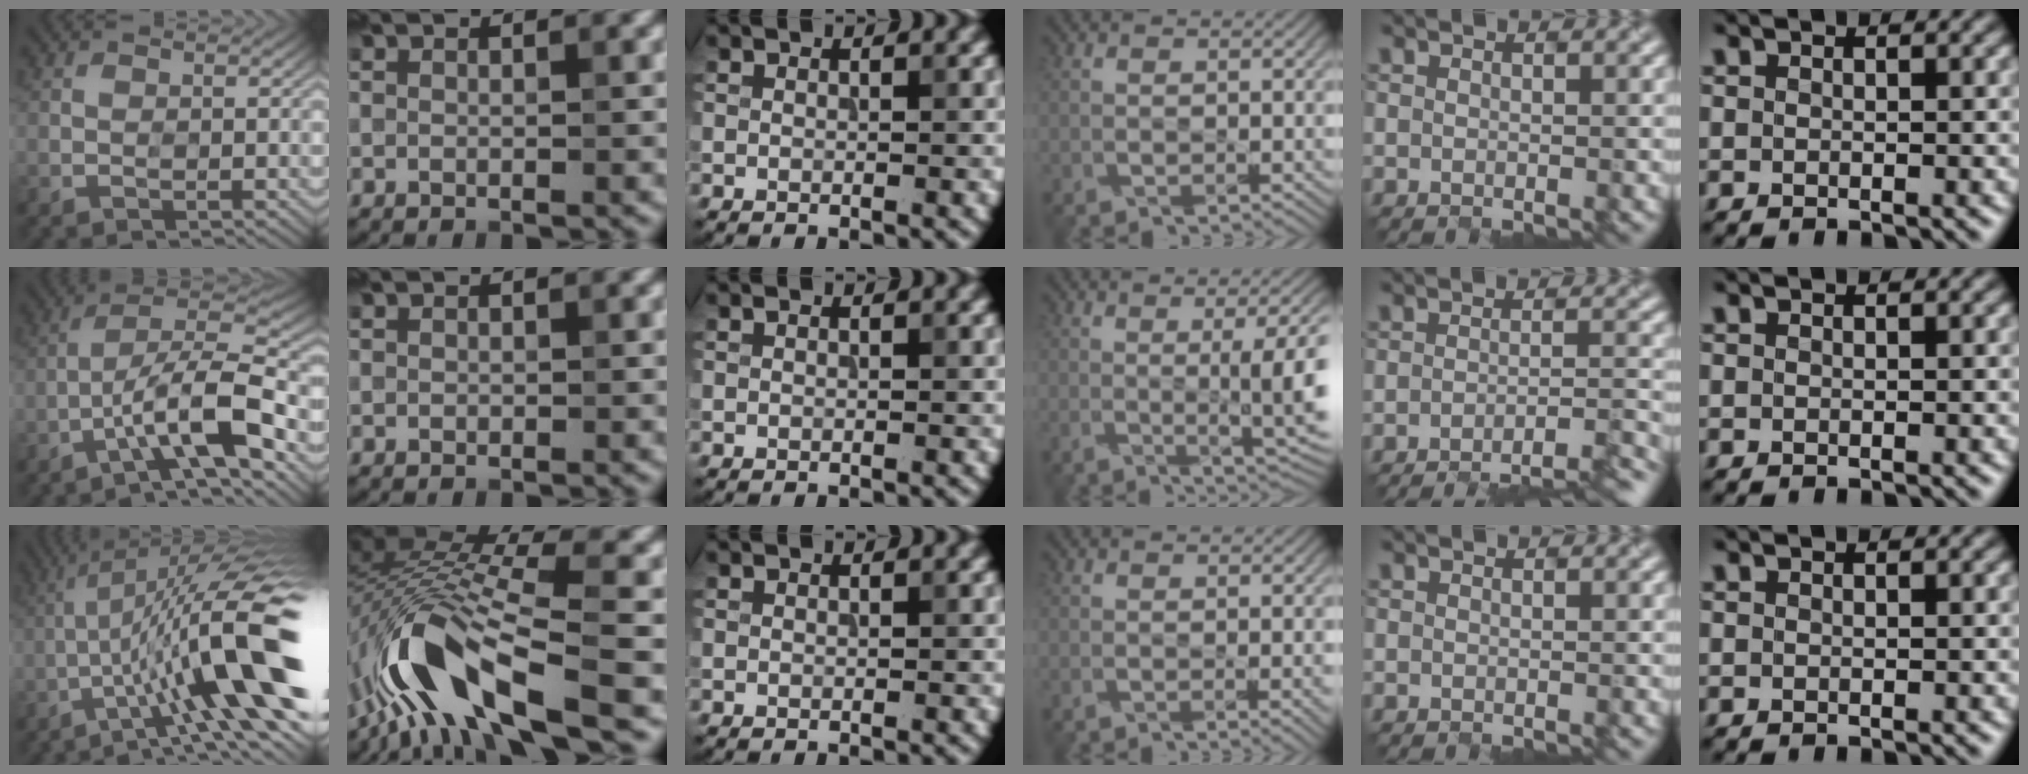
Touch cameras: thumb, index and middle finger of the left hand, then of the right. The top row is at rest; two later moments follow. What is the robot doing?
{"motion": "close", "object": "glasses case"}